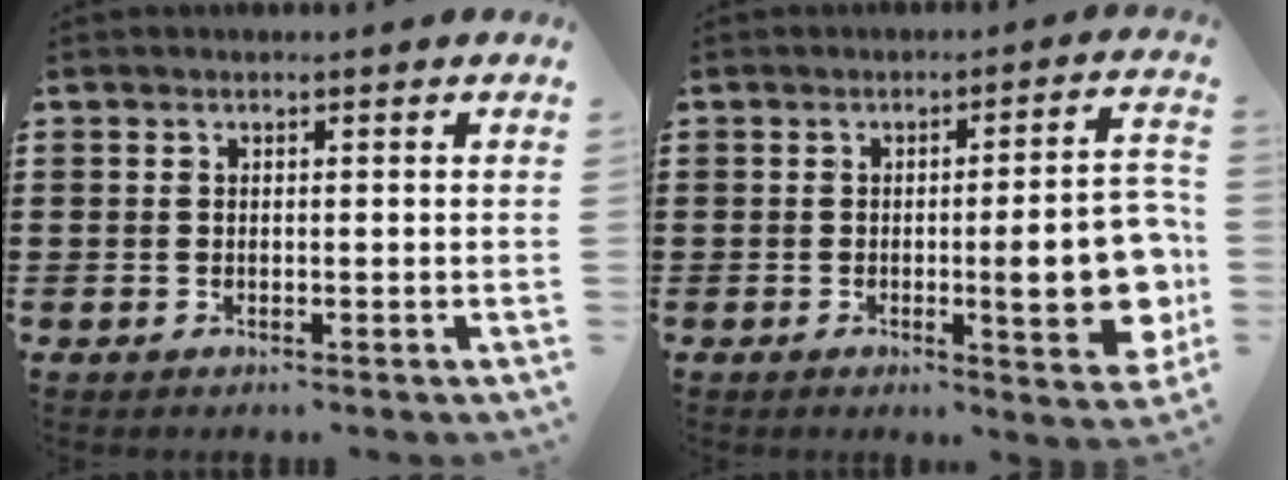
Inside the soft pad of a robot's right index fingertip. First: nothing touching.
{"total": 11.3, "force": [-1.7, 2.5, 10.9], "torque": [-0.142, -0.012, -0.026]}